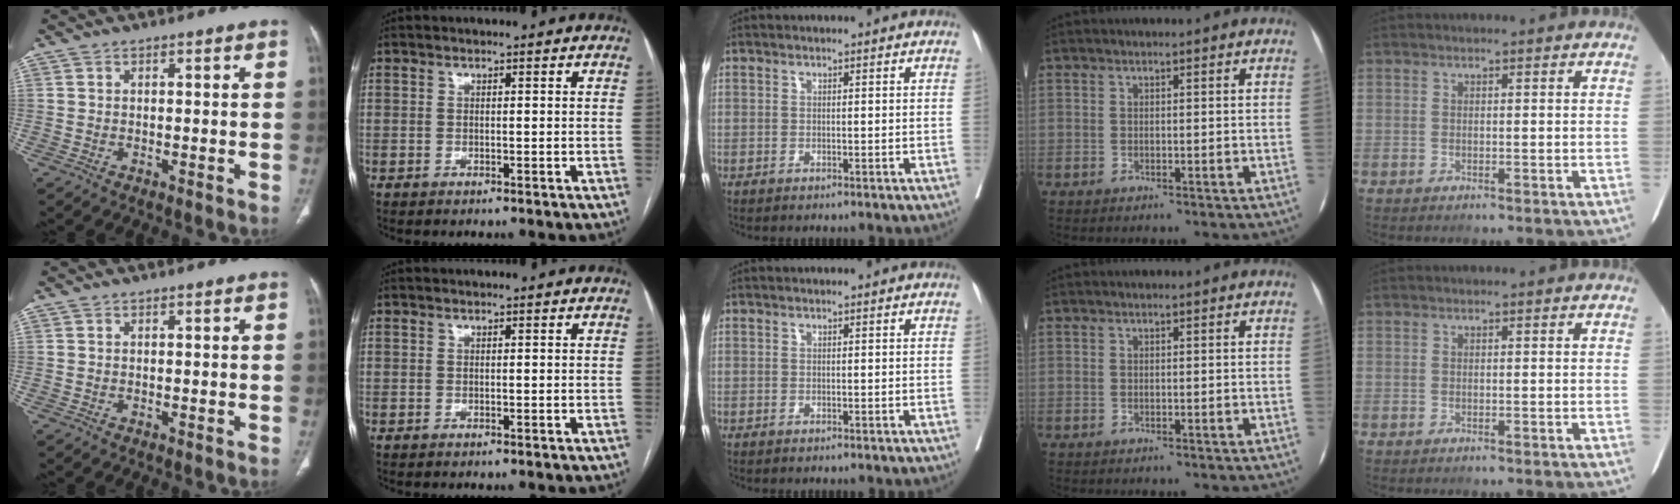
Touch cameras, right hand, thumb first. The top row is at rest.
{}